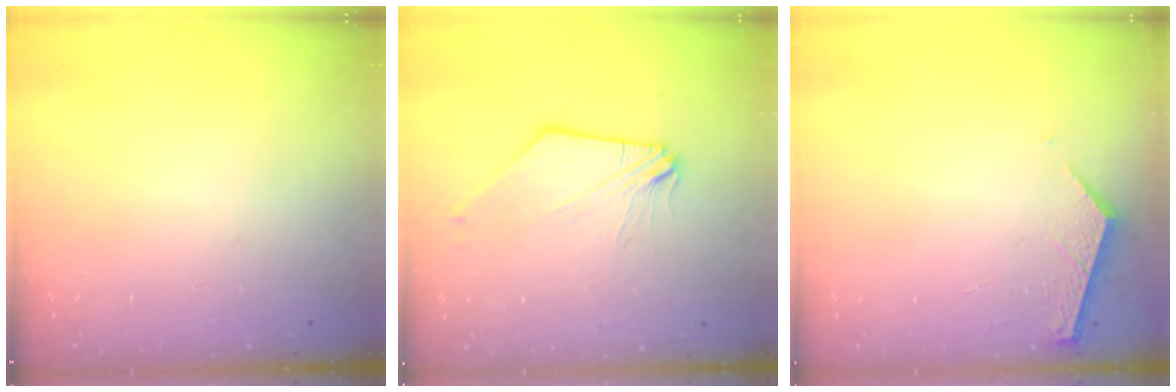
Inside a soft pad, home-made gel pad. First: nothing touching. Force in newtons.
{"total": 1.9, "press": 1.9, "slide": 0.5}
{"total": 2.4, "press": 2.4, "slide": 0.3}